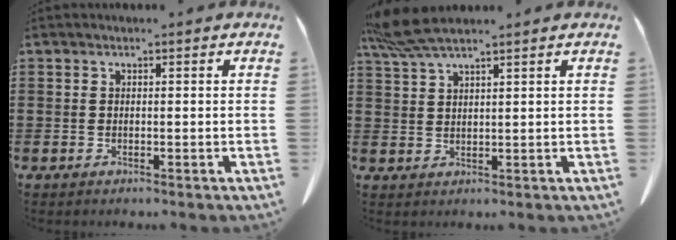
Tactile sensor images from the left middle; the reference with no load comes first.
{"total": 5.7, "force": [4.6, 0.5, 3.4], "torque": [-0.078, -0.006, 0.087]}